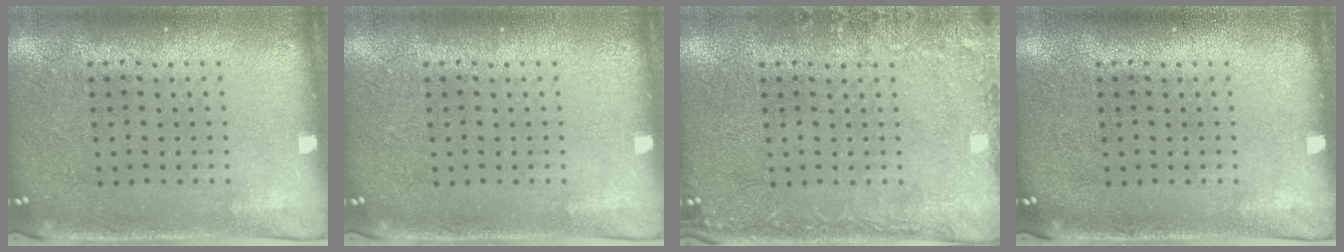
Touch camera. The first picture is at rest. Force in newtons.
{"total": 0.0}
{"total": 2.2, "press": 2.1, "slide": 0.2}
{"total": 0.0}